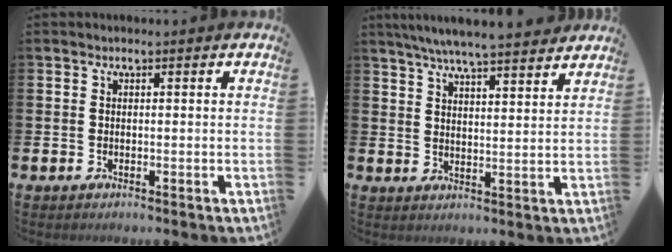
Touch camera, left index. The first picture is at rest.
{"total": 6.6, "force": [6.3, 0.0, 1.9], "torque": [-0.051, -0.033, 0.112]}